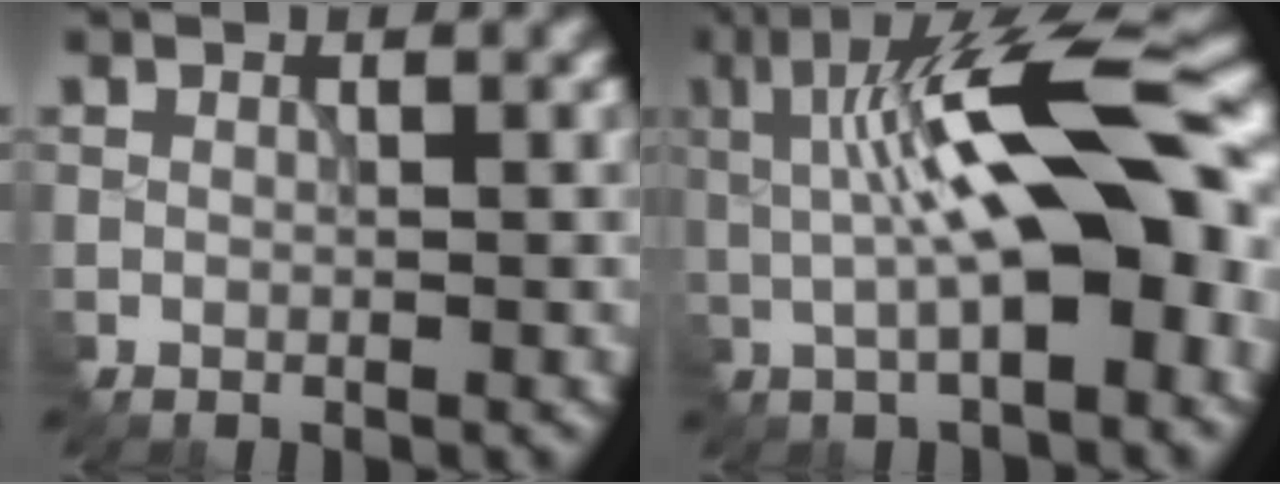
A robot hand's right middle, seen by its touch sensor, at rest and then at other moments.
{"total": 12.8, "force": [1.0, 3.7, 12.2], "torque": [-0.173, 0.018, 0.006]}